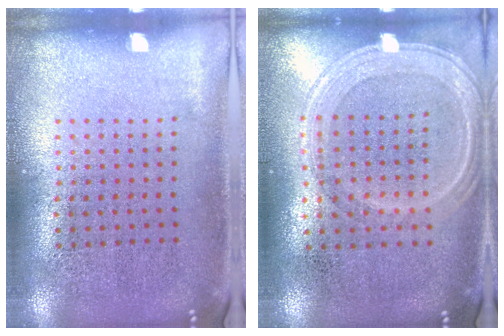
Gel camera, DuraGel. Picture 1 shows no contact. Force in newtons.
{"total": 1.2, "press": 1.1, "slide": 0.5}